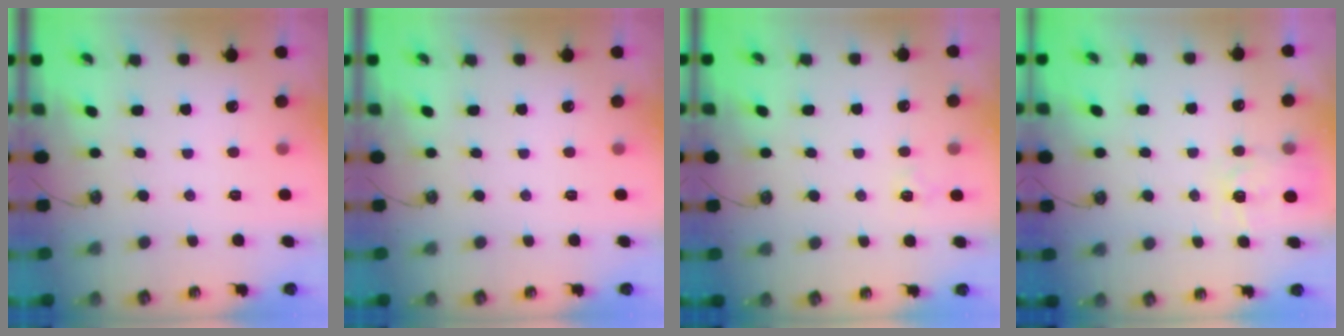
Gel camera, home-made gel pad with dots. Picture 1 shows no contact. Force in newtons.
{"total": 0.0}
{"total": 3.4, "press": 3.3, "slide": 0.5}
{"total": 3.6, "press": 3.5, "slide": 0.6}